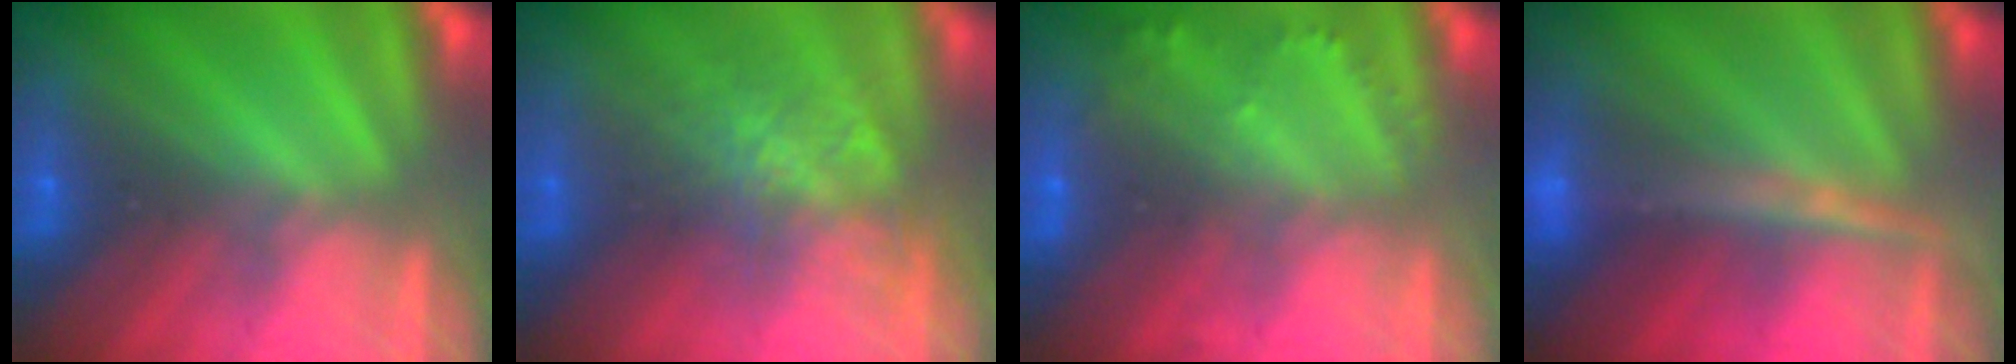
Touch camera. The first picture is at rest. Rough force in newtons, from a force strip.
{"total": 3.9}
{"total": 2.2}
{"total": 3.9}